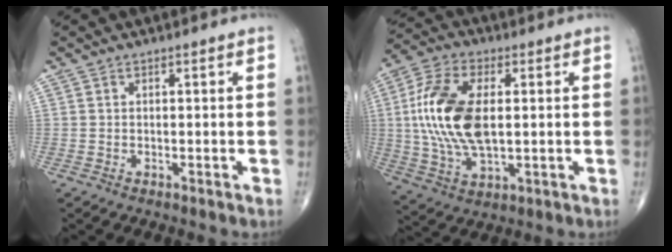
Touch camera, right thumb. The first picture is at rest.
{"total": 17.0, "force": [1.5, 8.8, 14.4], "torque": [-0.299, 0.002, 0.028]}